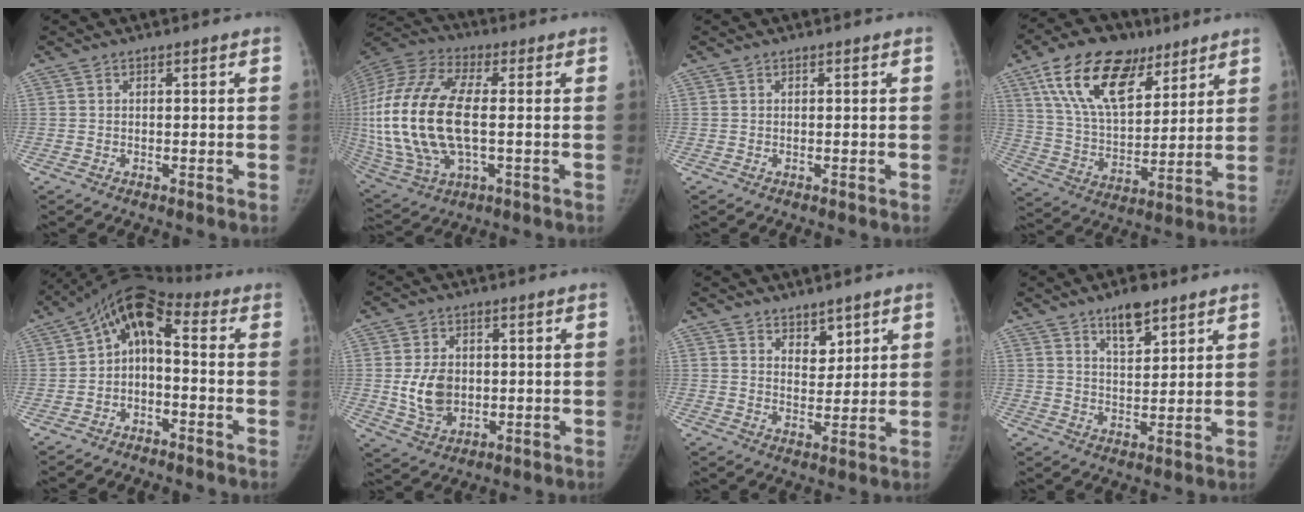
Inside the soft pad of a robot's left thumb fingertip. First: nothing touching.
{"total": 26.4, "force": [-0.7, 12.9, 23.0], "torque": [-0.530, -0.002, -0.005]}
{"total": 0.0}
{"total": 20.6, "force": [11.2, 11.2, 13.1], "torque": [-0.201, -0.027, 0.202]}
{"total": 8.8, "force": [-1.3, 5.3, 6.9], "torque": [-0.102, 0.044, -0.035]}
{"total": 8.3, "force": [-0.1, 6.1, 5.5], "torque": [-0.082, -0.006, 0.006]}
{"total": 4.6, "force": [3.1, 2.7, 2.0], "torque": [-0.004, -0.025, 0.056]}
{"total": 7.2, "force": [4.8, 2.9, 4.6], "torque": [-0.054, -0.030, 0.079]}